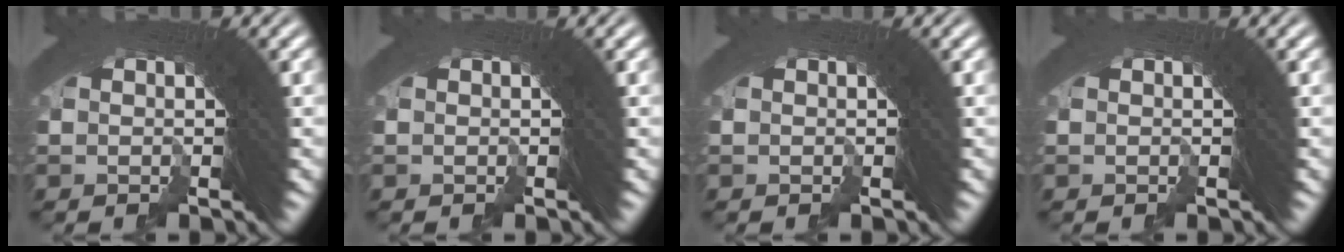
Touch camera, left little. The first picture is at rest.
{"total": 0.0}
{"total": 0.0}
{"total": 0.0}